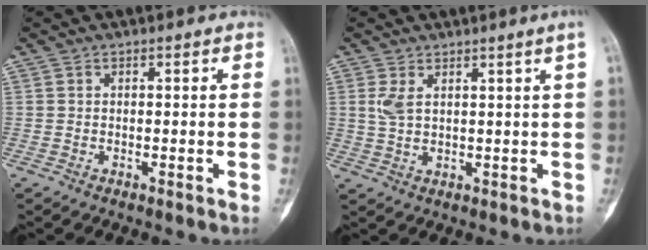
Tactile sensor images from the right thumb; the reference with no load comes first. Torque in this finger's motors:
{"motor_torque": [0.04, 0.06, 0.01, 0.01, 0.06]}